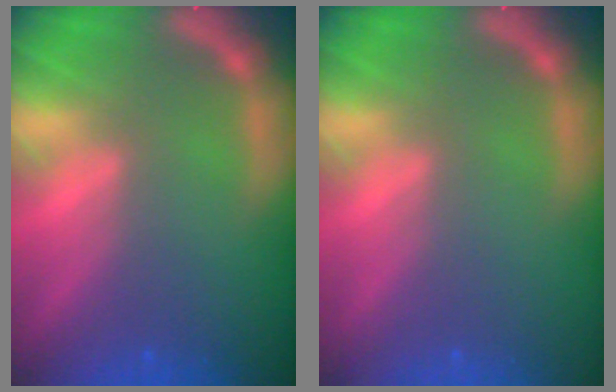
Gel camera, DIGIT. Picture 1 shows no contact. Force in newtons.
{"total": 0.0}